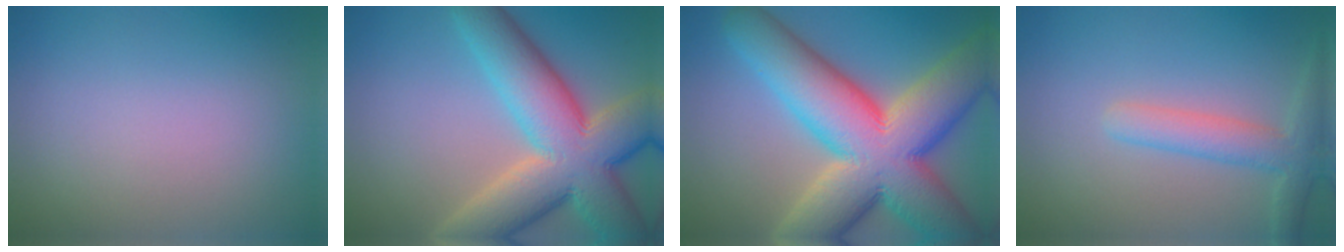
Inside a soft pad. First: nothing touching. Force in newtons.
{"total": 13.1, "press": 13.1, "slide": 0.4}
{"total": 17.0, "press": 17.0, "slide": 1.0}
{"total": 3.7, "press": 3.7, "slide": 0.2}